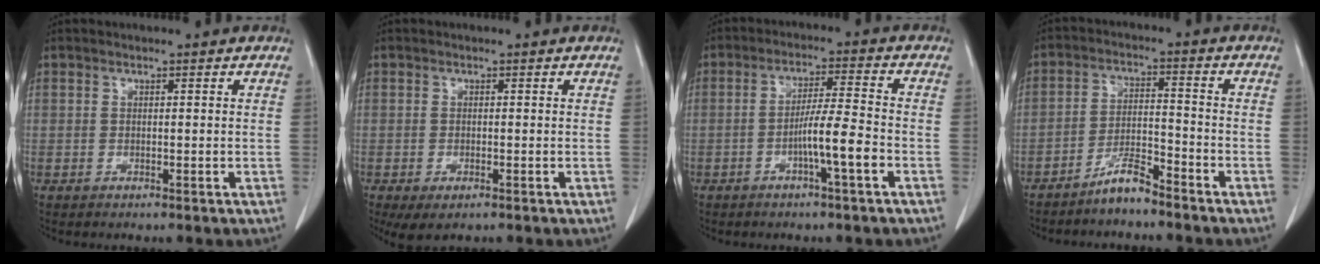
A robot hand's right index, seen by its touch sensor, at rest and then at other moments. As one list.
[{"total": 3.3, "force": [-1.8, 1.2, 2.5], "torque": [-0.042, -0.008, -0.023]}, {"total": 6.6, "force": [-2.6, -0.3, 6.0], "torque": [-0.109, 0.004, -0.045]}, {"total": 5.2, "force": [-4.5, 0.7, 2.4], "torque": [-0.045, -0.003, -0.087]}]